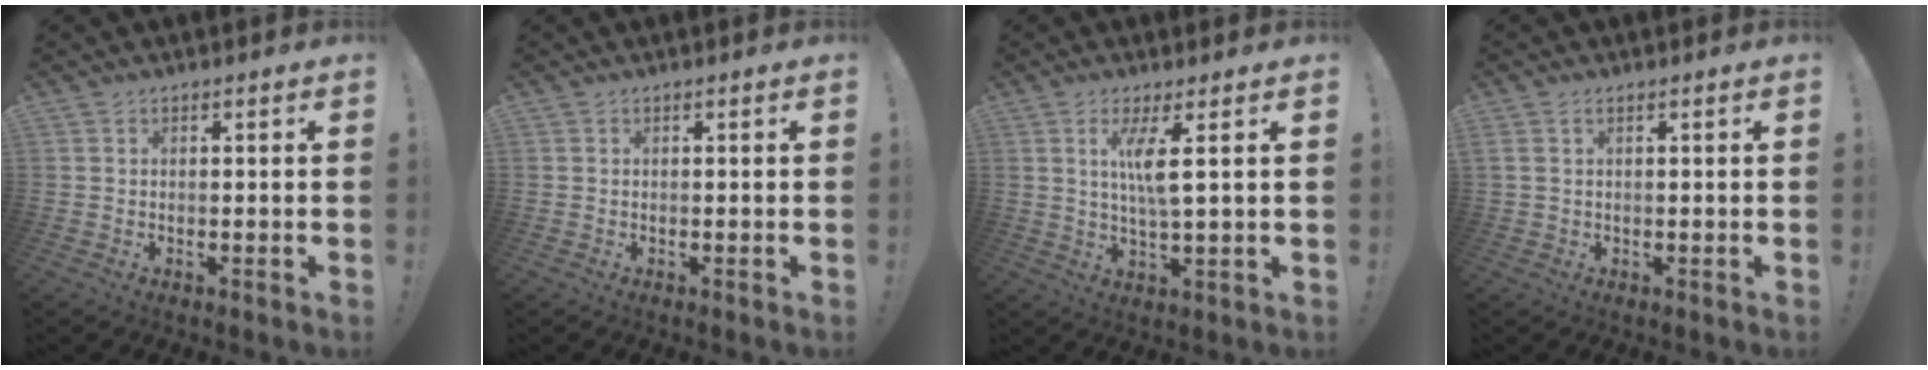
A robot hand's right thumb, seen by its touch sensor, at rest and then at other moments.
{"total": 0.0}
{"total": 7.4, "force": [2.6, 0.5, 6.9], "torque": [-0.130, -0.005, 0.037]}
{"total": 1.5, "force": [0.7, 0.2, 1.3], "torque": [-0.026, 0.001, 0.013]}